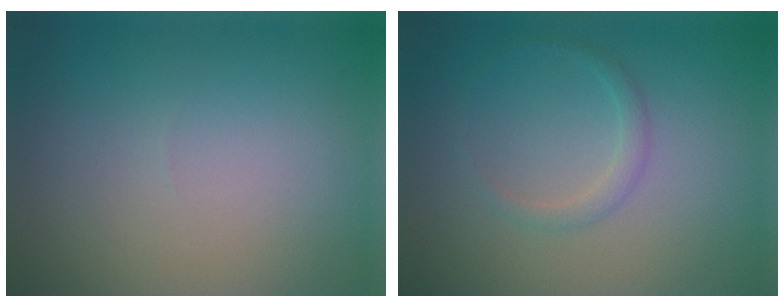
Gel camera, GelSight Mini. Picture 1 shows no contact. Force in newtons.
{"total": 1.2, "press": 1.2, "slide": 0.2}